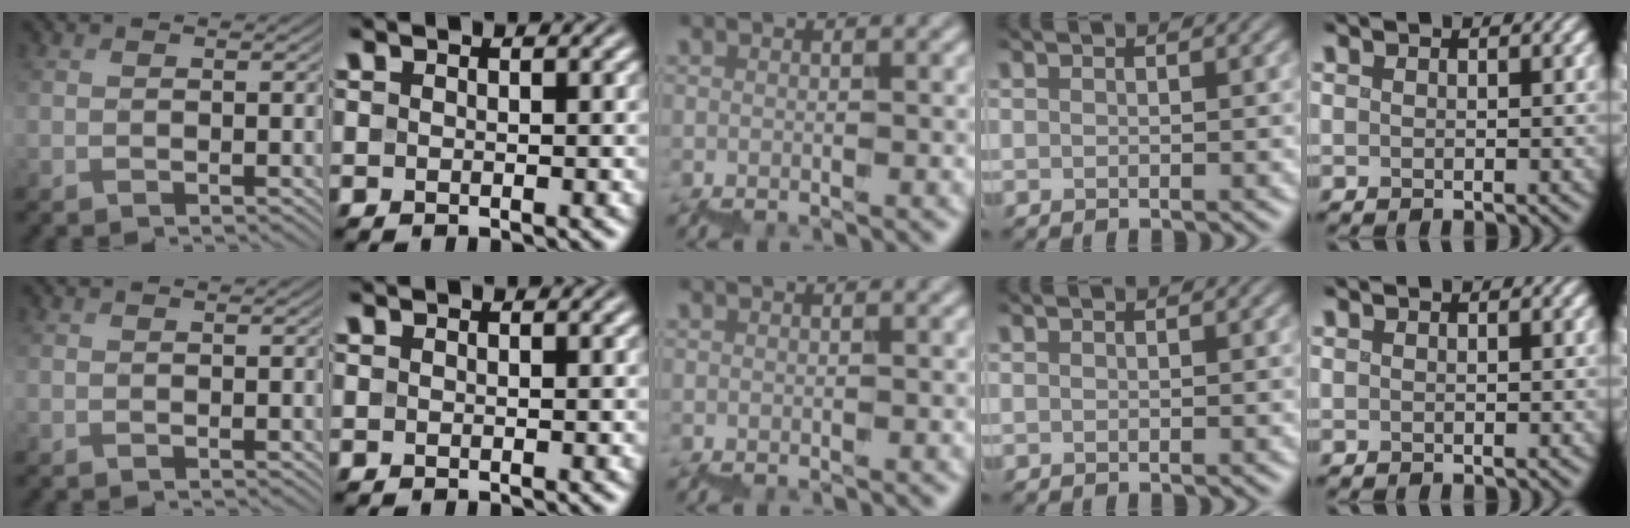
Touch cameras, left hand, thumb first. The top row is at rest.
{}